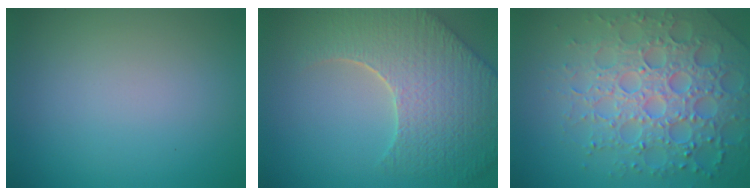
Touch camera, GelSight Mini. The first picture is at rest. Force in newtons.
{"total": 9.0, "press": 6.4, "slide": 6.3}
{"total": 7.3, "press": 7.1, "slide": 1.6}